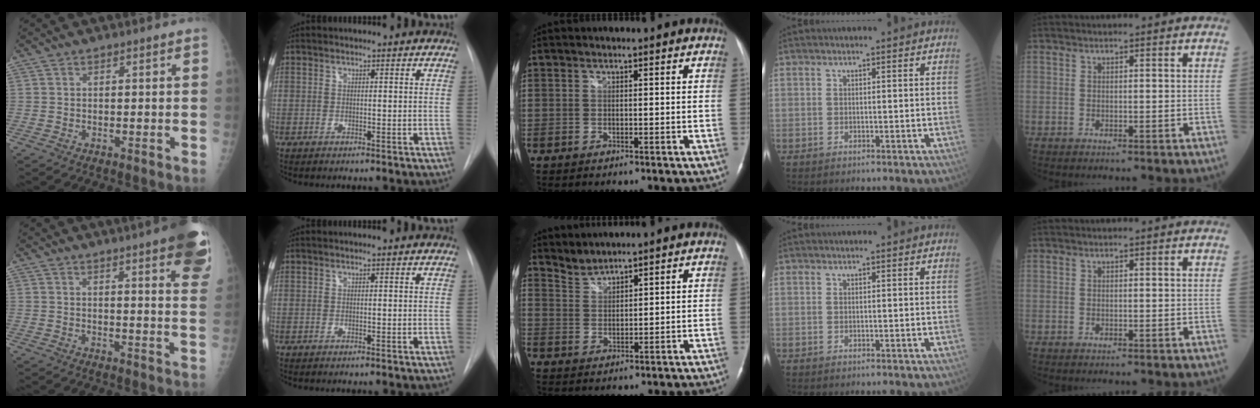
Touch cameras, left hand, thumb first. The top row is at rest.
{"thumb": {"total": 15.5, "force": [9.3, 2.5, 12.1], "torque": [-0.133, -0.031, 0.096]}, "middle": {"total": 2.7, "force": [2.7, -0.1, -0.4], "torque": [0.005, 0.002, 0.060]}}